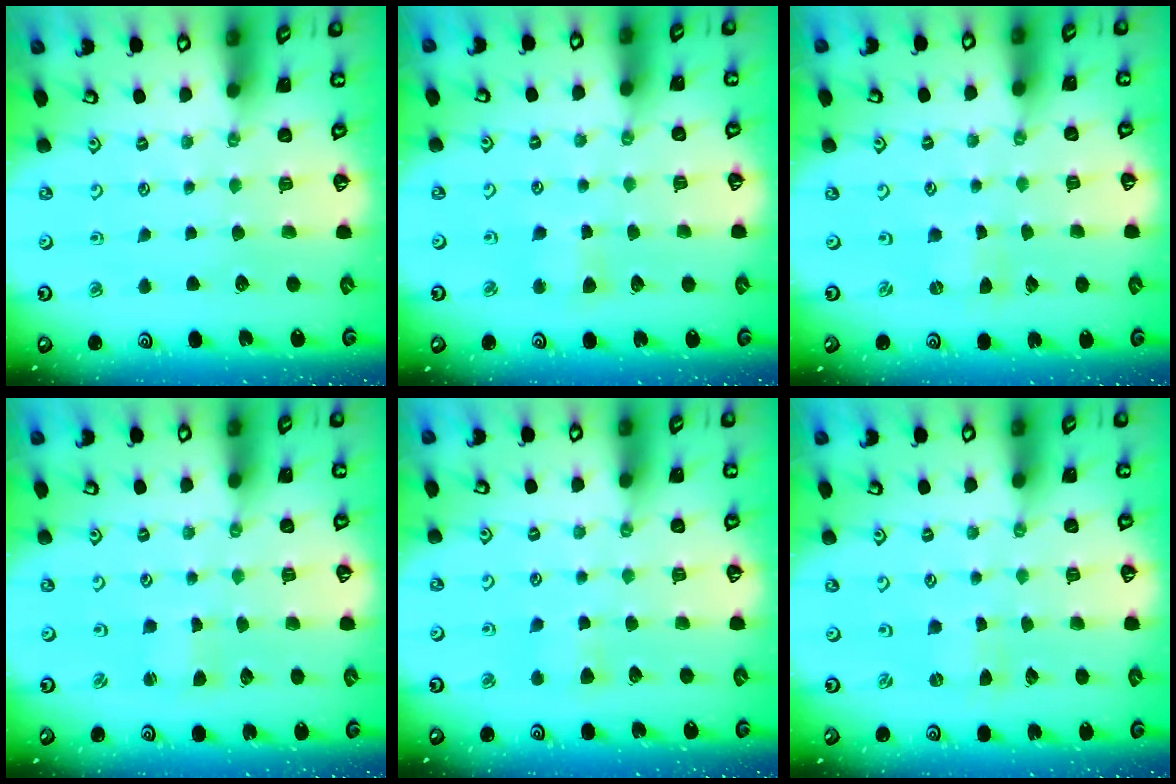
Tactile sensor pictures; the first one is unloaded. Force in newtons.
{"total": 3.5, "press": 3.5, "slide": 0.1}
{"total": 0.0}
{"total": 1.0, "press": 1.0, "slide": 0.1}
{"total": 3.8, "press": 3.7, "slide": 0.7}
{"total": 0.0}